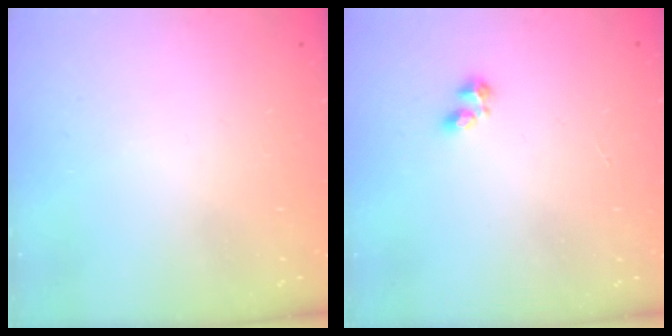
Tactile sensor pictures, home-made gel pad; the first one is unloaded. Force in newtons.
{"total": 2.2, "press": 2.1, "slide": 0.7}